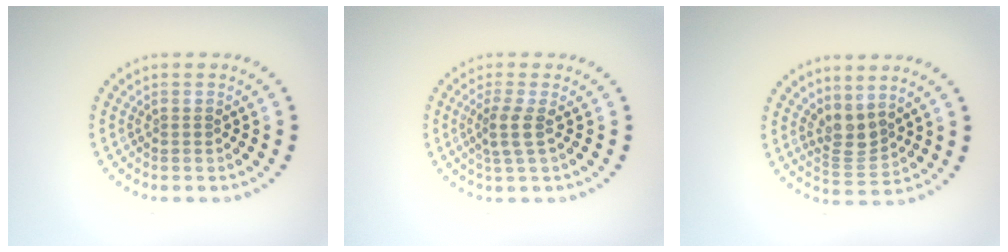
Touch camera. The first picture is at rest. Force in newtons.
{"total": 1.9, "press": 1.6, "slide": 1.1}
{"total": 2.7, "press": 2.2, "slide": 1.7}